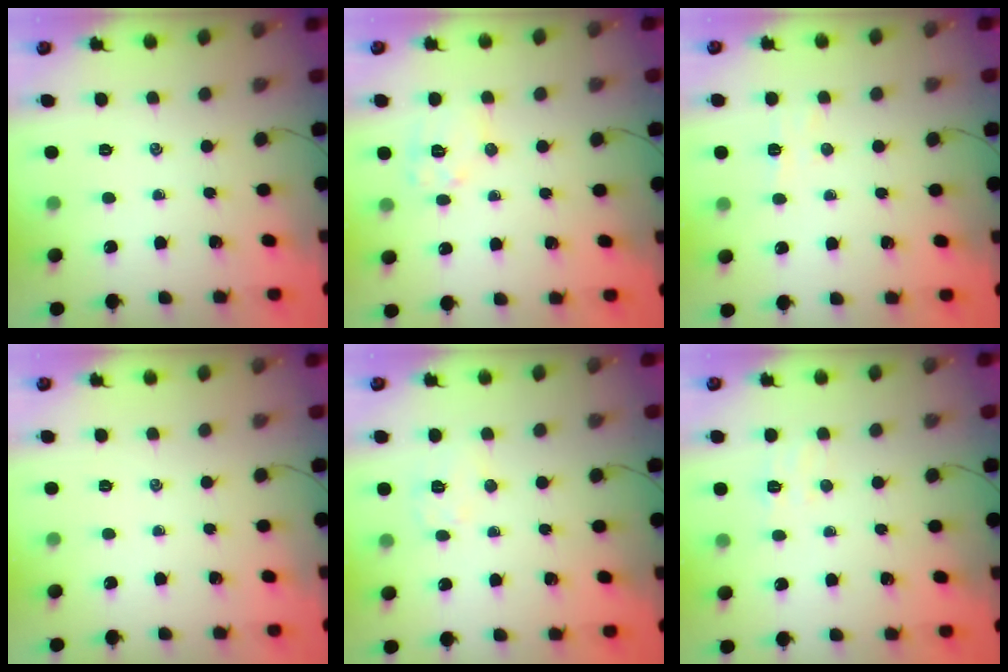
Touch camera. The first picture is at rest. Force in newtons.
{"total": 7.7, "press": 7.7, "slide": 0.4}
{"total": 3.5, "press": 3.4, "slide": 1.0}
{"total": 0.0}
{"total": 5.8, "press": 5.8, "slide": 0.7}
{"total": 4.6, "press": 4.4, "slide": 1.1}